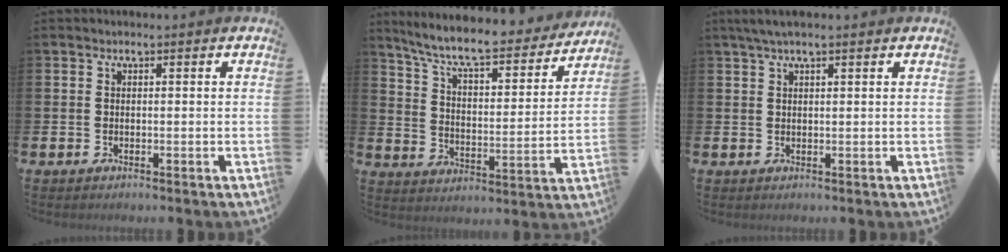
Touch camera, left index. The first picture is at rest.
{"total": 8.6, "force": [7.6, 1.4, 3.8], "torque": [-0.104, -0.055, 0.127]}
{"total": 2.2, "force": [1.6, 0.2, 1.5], "torque": [-0.039, 0.007, 0.030]}